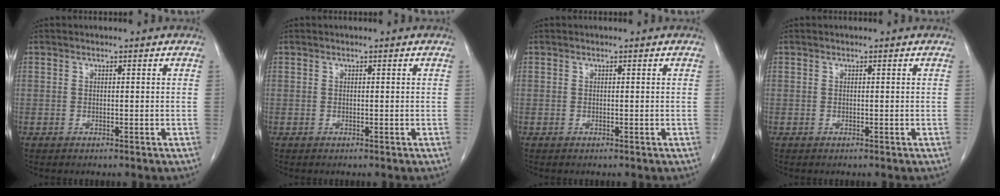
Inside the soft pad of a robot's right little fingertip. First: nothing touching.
{"total": 0.0}
{"total": 0.0}
{"total": 0.0}